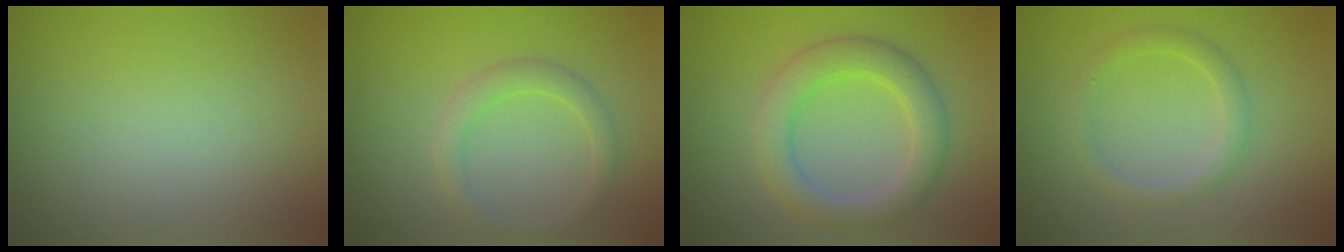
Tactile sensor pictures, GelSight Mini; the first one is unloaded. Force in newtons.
{"total": 2.0, "press": 2.0, "slide": 0.3}
{"total": 4.6, "press": 4.6, "slide": 0.1}
{"total": 1.9, "press": 1.9, "slide": 0.1}